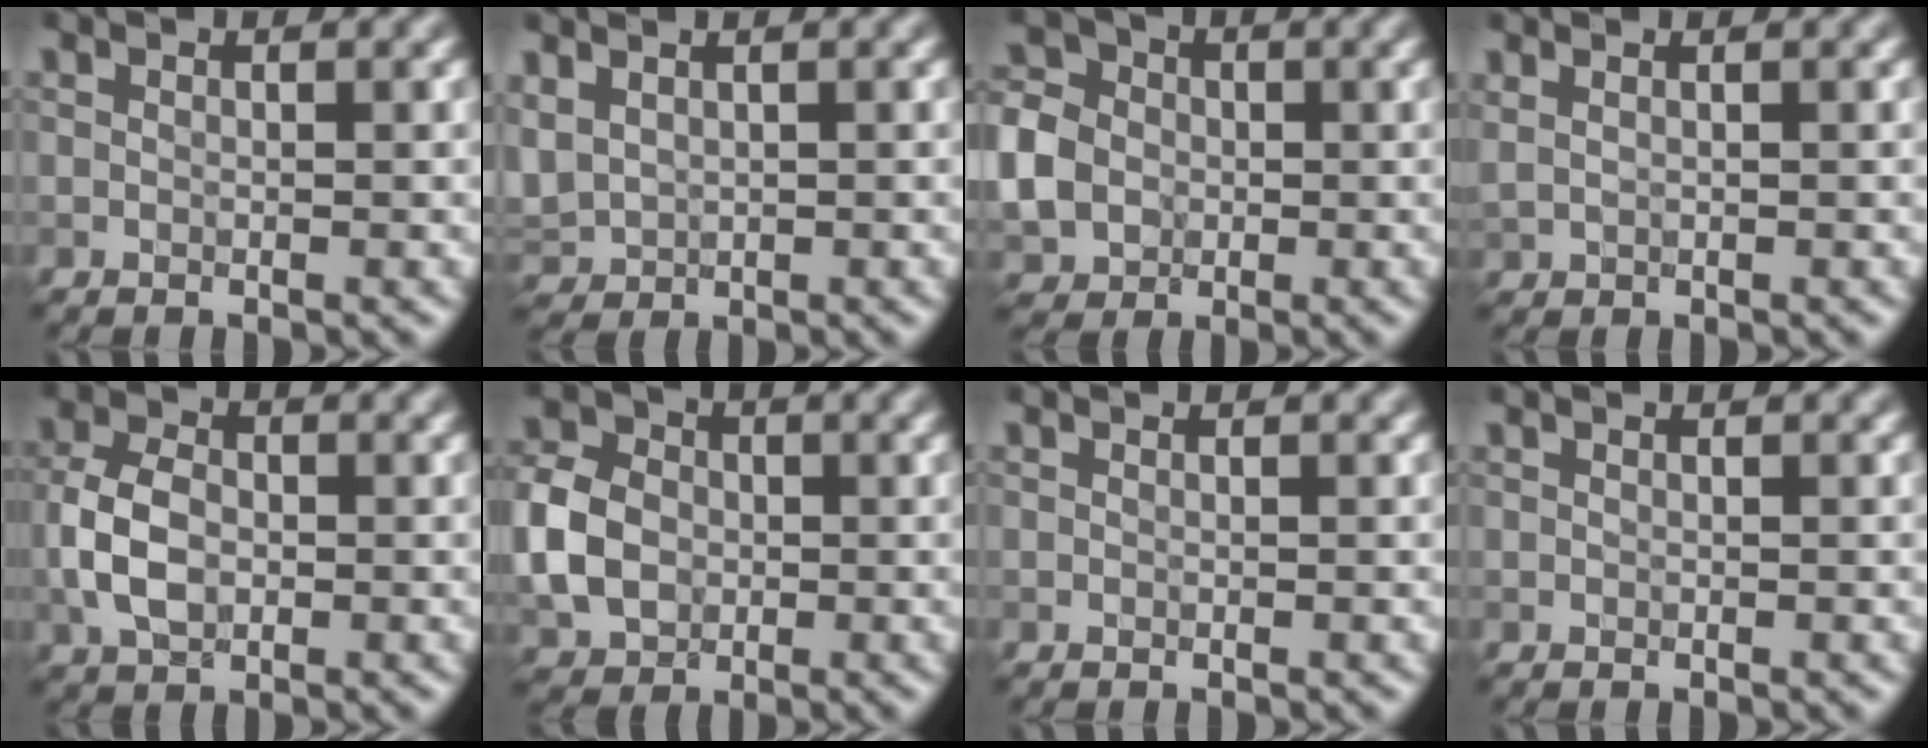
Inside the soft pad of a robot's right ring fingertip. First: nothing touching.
{"total": 2.3, "force": [1.0, 1.6, 1.2], "torque": [-0.037, 0.003, 0.028]}
{"total": 6.5, "force": [-0.9, 5.7, 3.1], "torque": [-0.073, -0.001, -0.035]}
{"total": 1.5, "force": [1.0, 0.7, 1.0], "torque": [-0.015, -0.002, 0.012]}
{"total": 4.5, "force": [-0.8, 3.0, 3.3], "torque": [-0.071, 0.001, -0.022]}
{"total": 6.0, "force": [-0.8, 4.9, 3.3], "torque": [-0.078, 0.005, -0.027]}
{"total": 0.0}
{"total": 0.0}